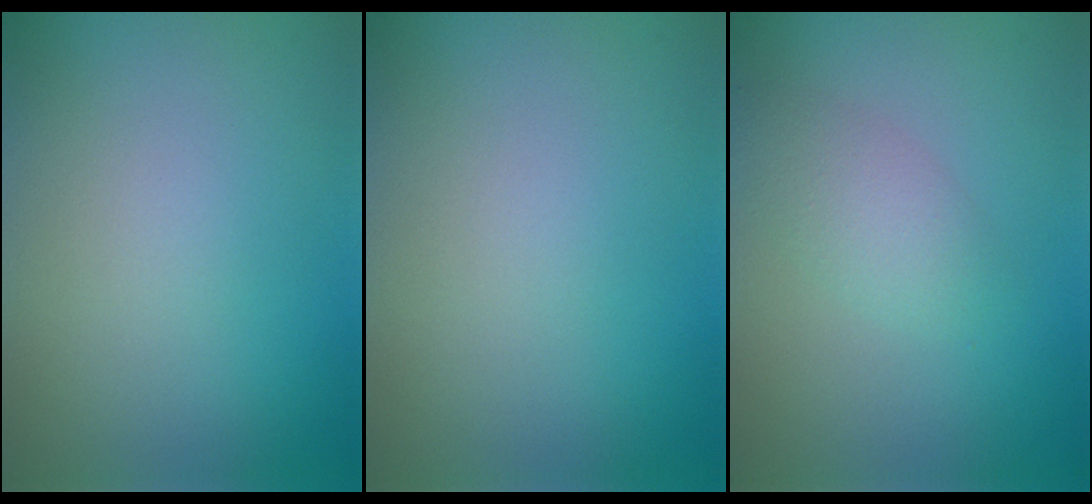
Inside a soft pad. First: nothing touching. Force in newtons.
{"total": 0.0}
{"total": 2.4, "press": 2.4, "slide": 0.1}